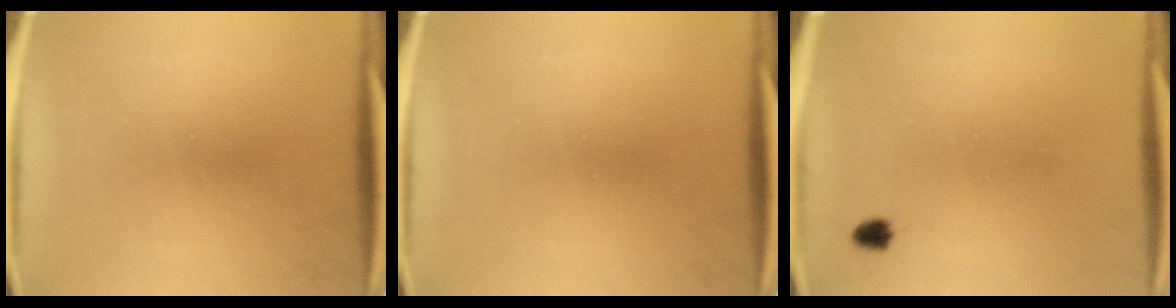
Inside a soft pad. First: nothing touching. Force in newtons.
{"total": 0.0}
{"total": 1.5}